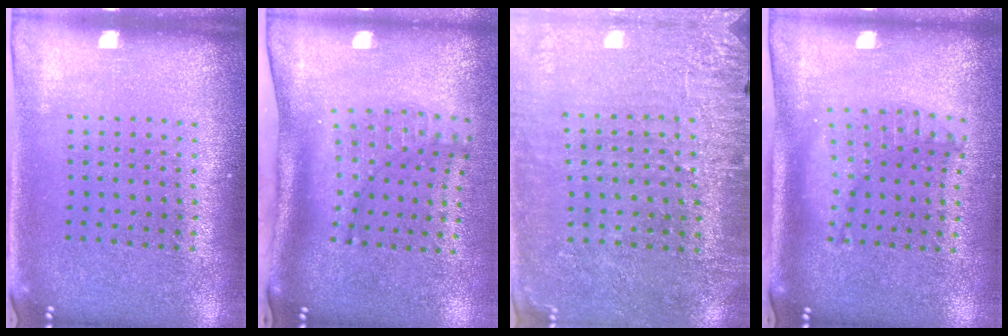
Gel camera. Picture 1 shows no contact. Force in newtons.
{"total": 2.0, "press": 1.5, "slide": 1.3}
{"total": 3.0, "press": 2.9, "slide": 0.6}
{"total": 1.2, "press": 1.2, "slide": 0.2}